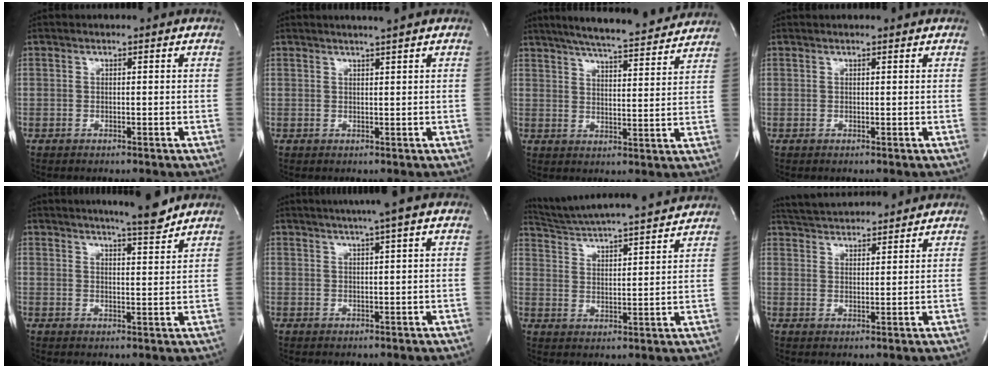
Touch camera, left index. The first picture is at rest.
{"total": 2.4, "force": [2.0, -0.7, 1.2], "torque": [-0.016, -0.003, 0.031]}
{"total": 18.9, "force": [16.9, 1.8, 8.1], "torque": [-0.133, 0.006, 0.228]}
{"total": 2.3, "force": [2.2, 0.0, 0.7], "torque": [-0.012, 0.015, 0.025]}
{"total": 7.4, "force": [6.5, 0.0, 3.6], "torque": [-0.061, -0.008, 0.089]}
{"total": 6.3, "force": [4.4, -1.1, 4.4], "torque": [-0.070, 0.015, 0.061]}
{"total": 17.4, "force": [16.3, 0.3, 6.1], "torque": [-0.113, 0.004, 0.241]}
{"total": 9.7, "force": [9.3, 0.8, 2.5], "torque": [-0.055, 0.023, 0.149]}